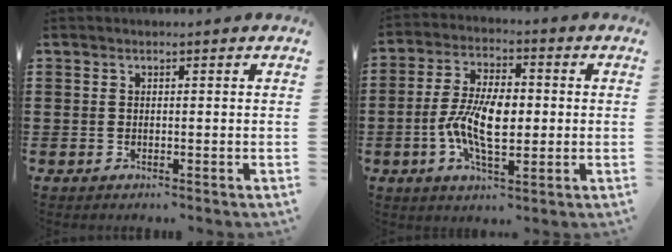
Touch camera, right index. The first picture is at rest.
{"total": 9.1, "force": [-1.2, 4.4, 7.9], "torque": [-0.173, 0.004, -0.028]}